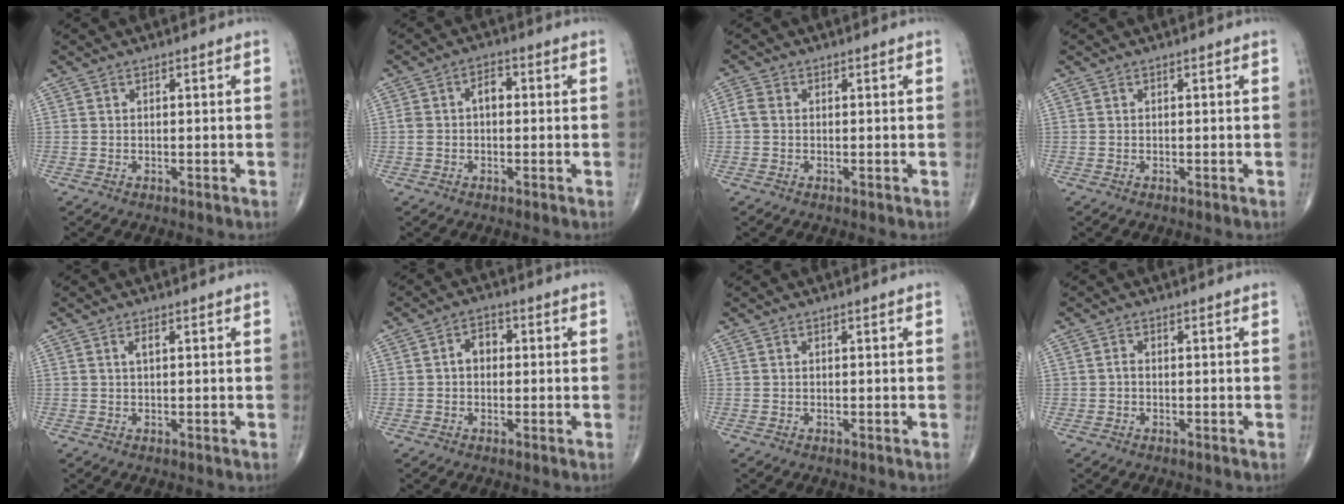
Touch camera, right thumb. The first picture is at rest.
{"total": 4.0, "force": [0.1, 2.5, 3.1], "torque": [-0.055, 0.019, -0.001]}
{"total": 2.1, "force": [0.0, 1.6, 1.4], "torque": [-0.032, 0.005, -0.006]}
{"total": 0.0}
{"total": 1.2, "force": [0.4, 0.5, 1.1], "torque": [-0.023, 0.003, 0.006]}
{"total": 3.6, "force": [0.1, 2.7, 2.4], "torque": [-0.027, 0.016, -0.007]}
{"total": 0.0}
{"total": 1.0, "force": [-0.2, 0.8, 0.5], "torque": [-0.003, 0.003, -0.006]}